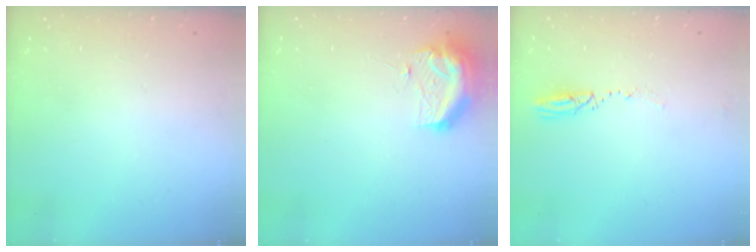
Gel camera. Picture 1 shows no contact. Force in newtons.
{"total": 11.1, "press": 11.0, "slide": 1.2}
{"total": 3.3, "press": 3.2, "slide": 0.5}